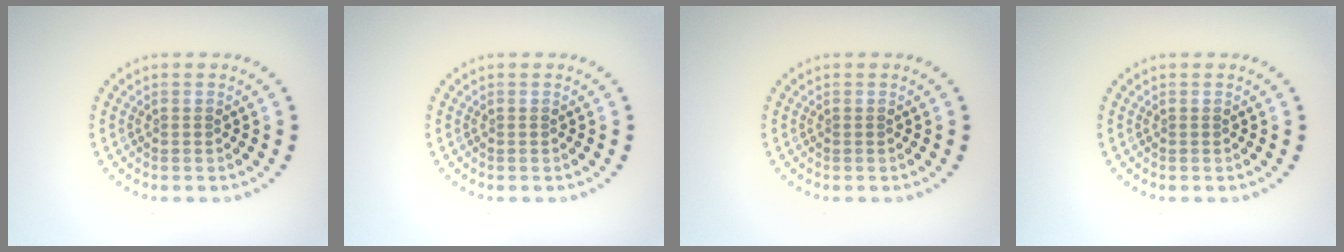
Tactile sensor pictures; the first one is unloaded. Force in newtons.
{"total": 0.0}
{"total": 0.0}
{"total": 0.0}